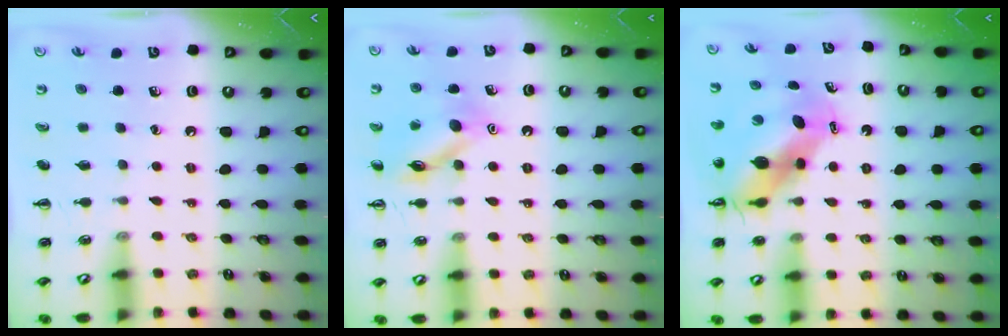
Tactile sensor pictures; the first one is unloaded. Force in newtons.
{"total": 12.7, "press": 12.6, "slide": 1.1}
{"total": 10.0, "press": 9.6, "slide": 2.8}